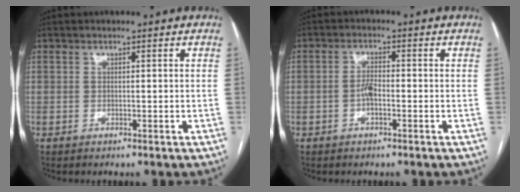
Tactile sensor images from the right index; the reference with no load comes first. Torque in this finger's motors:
{"motor_torque": [0.55, -0.10, 0.28, 0.07]}